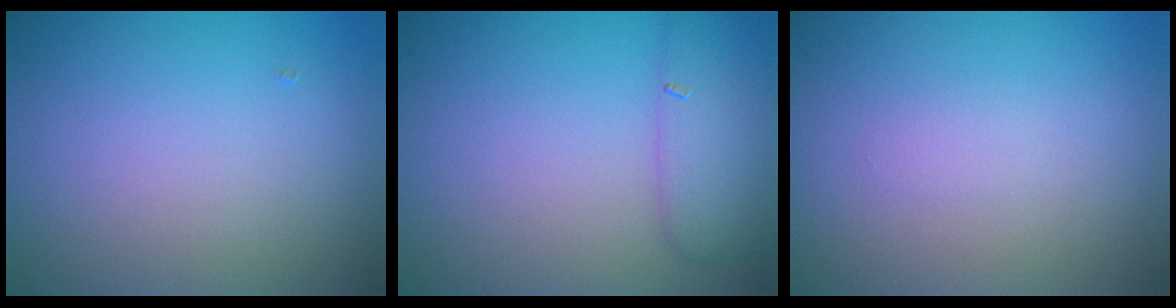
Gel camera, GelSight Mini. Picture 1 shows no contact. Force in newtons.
{"total": 3.2, "press": 3.2, "slide": 0.1}
{"total": 0.5, "press": 0.5, "slide": 0.0}